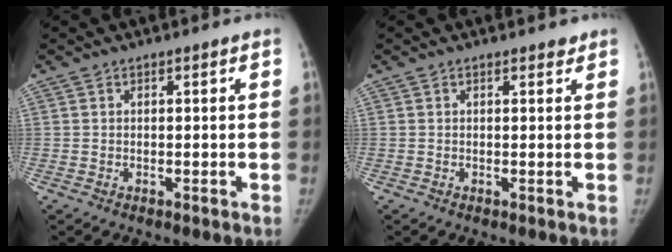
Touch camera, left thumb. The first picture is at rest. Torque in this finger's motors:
{"motor_torque": [0.16, 0.00, 0.36, -0.21, 0.04]}